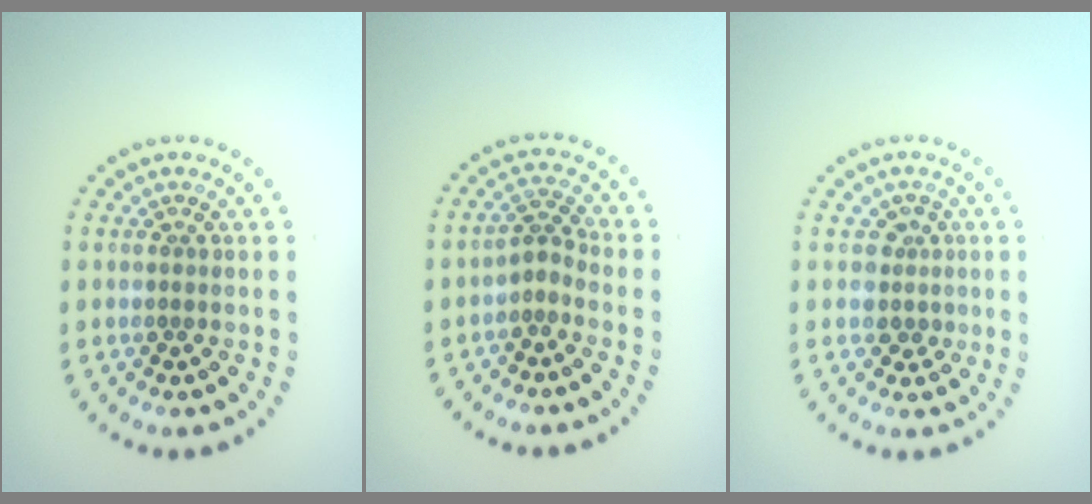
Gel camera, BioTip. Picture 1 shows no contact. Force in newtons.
{"total": 1.8, "press": 1.2, "slide": 1.4}
{"total": 1.9, "press": 1.6, "slide": 1.0}